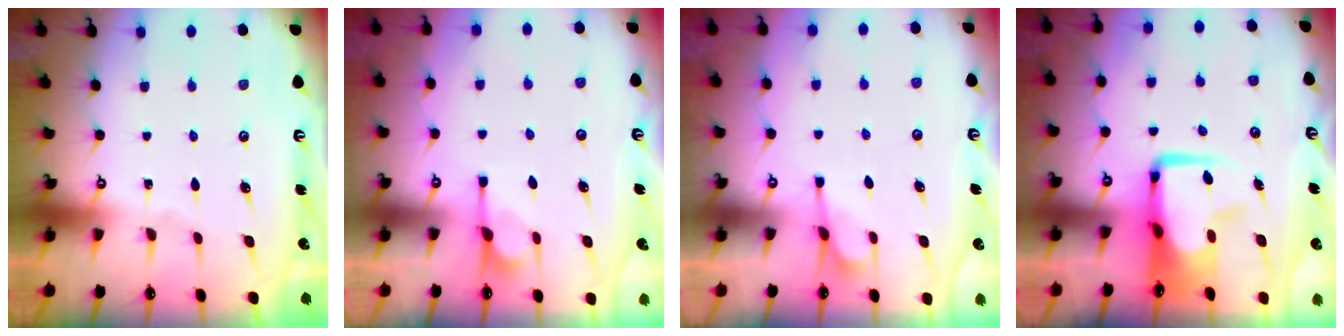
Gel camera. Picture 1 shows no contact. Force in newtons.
{"total": 0.9, "press": 0.1, "slide": 0.9}
{"total": 3.1, "press": 2.9, "slide": 1.0}
{"total": 9.2, "press": 9.0, "slide": 1.8}